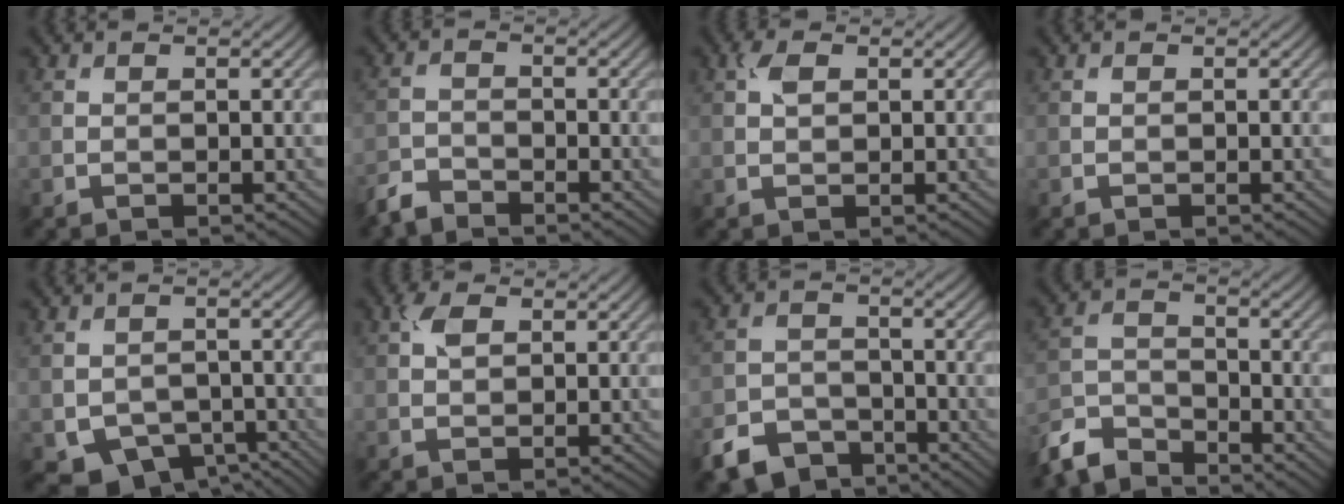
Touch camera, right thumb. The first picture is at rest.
{"total": 2.9, "force": [-2.8, 0.7, 0.7], "torque": [-0.015, -0.006, -0.067]}
{"total": 2.1, "force": [0.8, 1.2, 1.5], "torque": [-0.034, 0.004, 0.013]}
{"total": 0.0}
{"total": 6.0, "force": [-3.3, 4.2, 2.8], "torque": [-0.054, -0.025, -0.045]}
{"total": 2.5, "force": [1.0, 1.4, 1.8], "torque": [-0.042, 0.004, 0.016]}
{"total": 6.1, "force": [-4.7, 3.2, 2.1], "torque": [-0.045, -0.007, -0.096]}
{"total": 6.0, "force": [-5.4, 2.0, 1.5], "torque": [-0.037, -0.009, -0.124]}